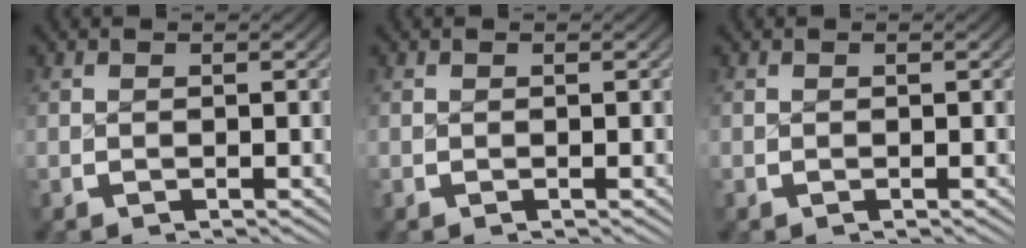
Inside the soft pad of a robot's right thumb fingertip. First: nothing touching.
{"total": 0.0}
{"total": 0.0}